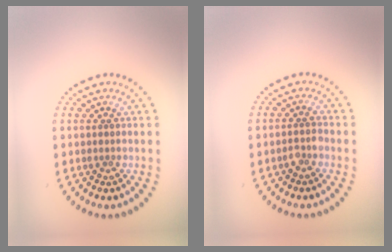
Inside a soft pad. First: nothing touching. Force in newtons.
{"total": 1.3, "press": 1.1, "slide": 0.6}